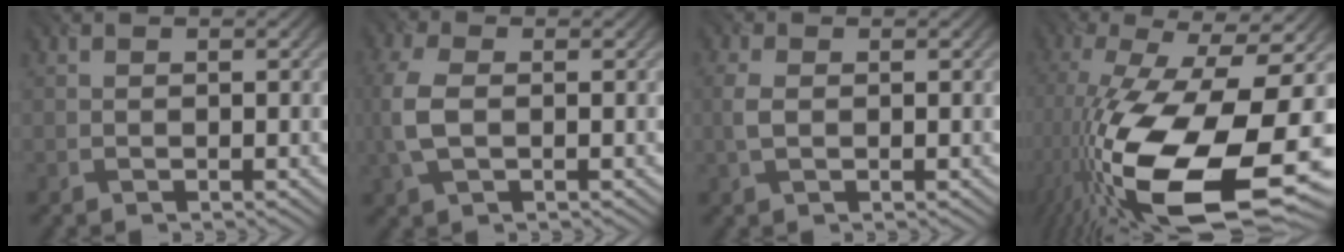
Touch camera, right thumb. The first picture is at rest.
{"total": 5.2, "force": [-0.1, 3.0, 4.2], "torque": [-0.124, 0.002, -0.004]}
{"total": 2.1, "force": [0.1, 1.3, 1.7], "torque": [-0.051, 0.002, 0.001]}
{"total": 20.5, "force": [-5.9, 7.4, 18.2], "torque": [-0.360, -0.034, -0.089]}